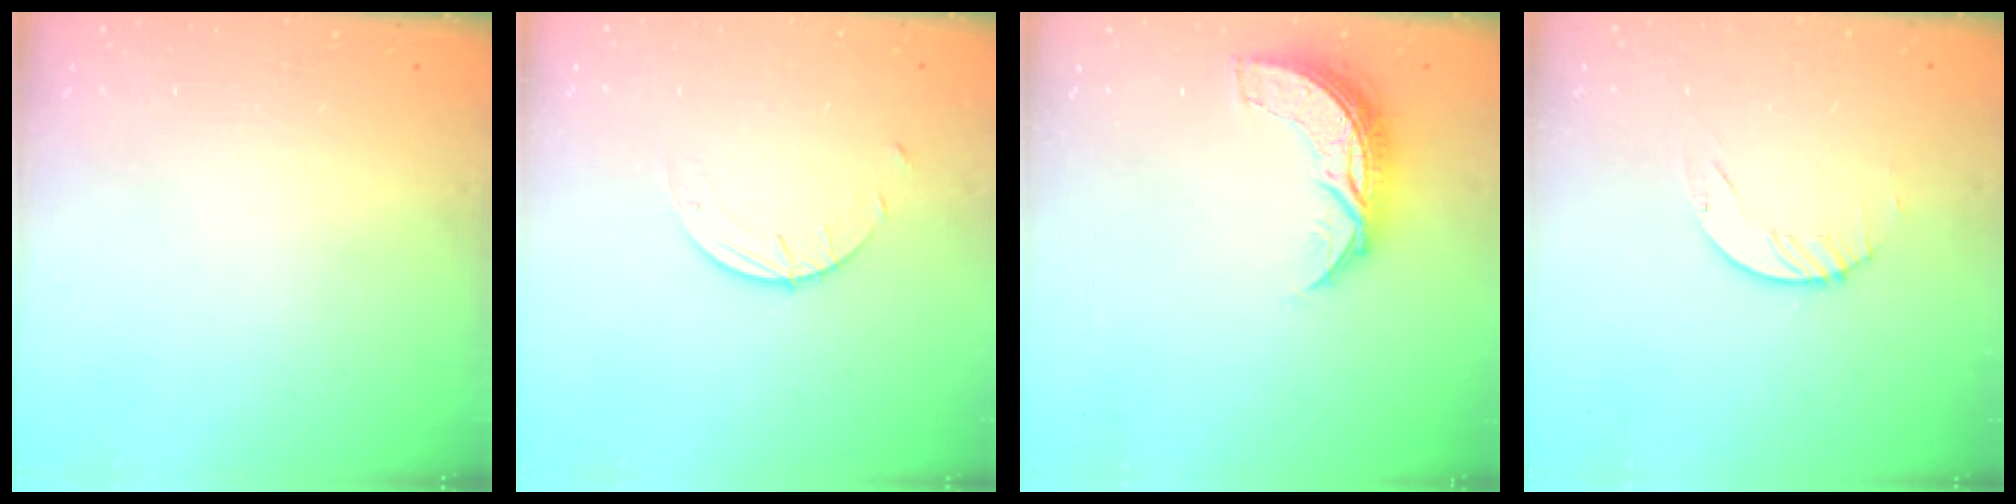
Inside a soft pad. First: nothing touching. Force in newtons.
{"total": 2.6, "press": 2.6, "slide": 0.2}
{"total": 7.9, "press": 7.9, "slide": 0.5}
{"total": 1.2, "press": 1.2, "slide": 0.2}